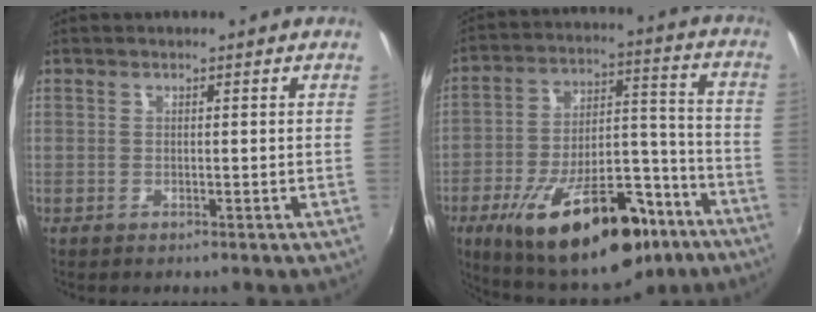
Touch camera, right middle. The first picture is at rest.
{"total": 25.8, "force": [-15.8, 10.8, 17.3], "torque": [-0.295, -0.003, -0.225]}